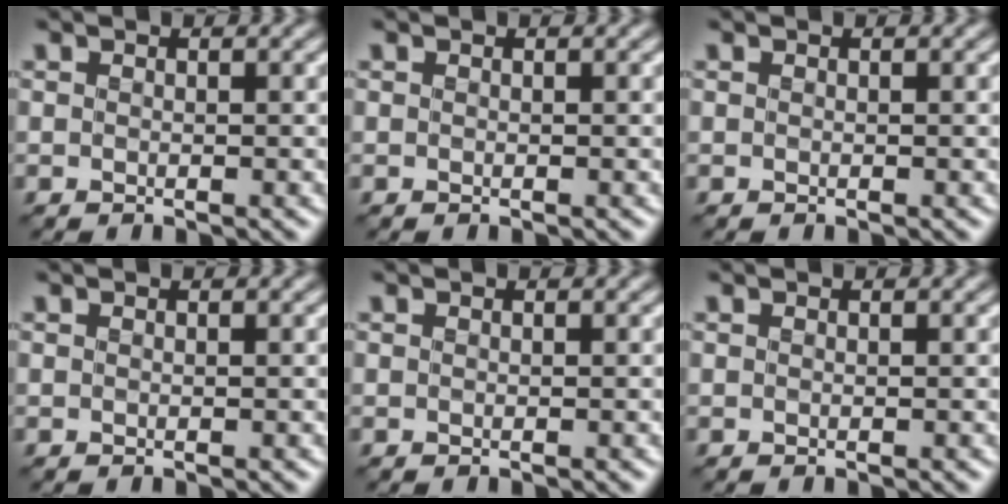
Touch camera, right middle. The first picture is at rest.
{"total": 0.0}
{"total": 0.0}
{"total": 0.0}
{"total": 0.0}
{"total": 0.0}